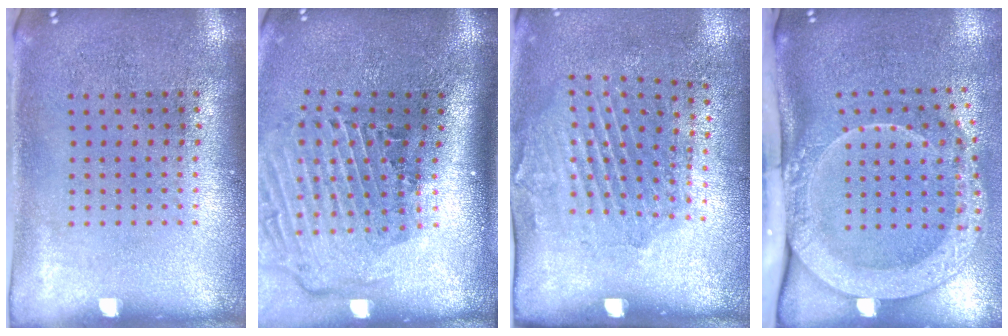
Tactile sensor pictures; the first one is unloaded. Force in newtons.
{"total": 2.9, "press": 2.0, "slide": 2.1}
{"total": 1.9, "press": 1.2, "slide": 1.6}
{"total": 3.0, "press": 2.1, "slide": 2.1}